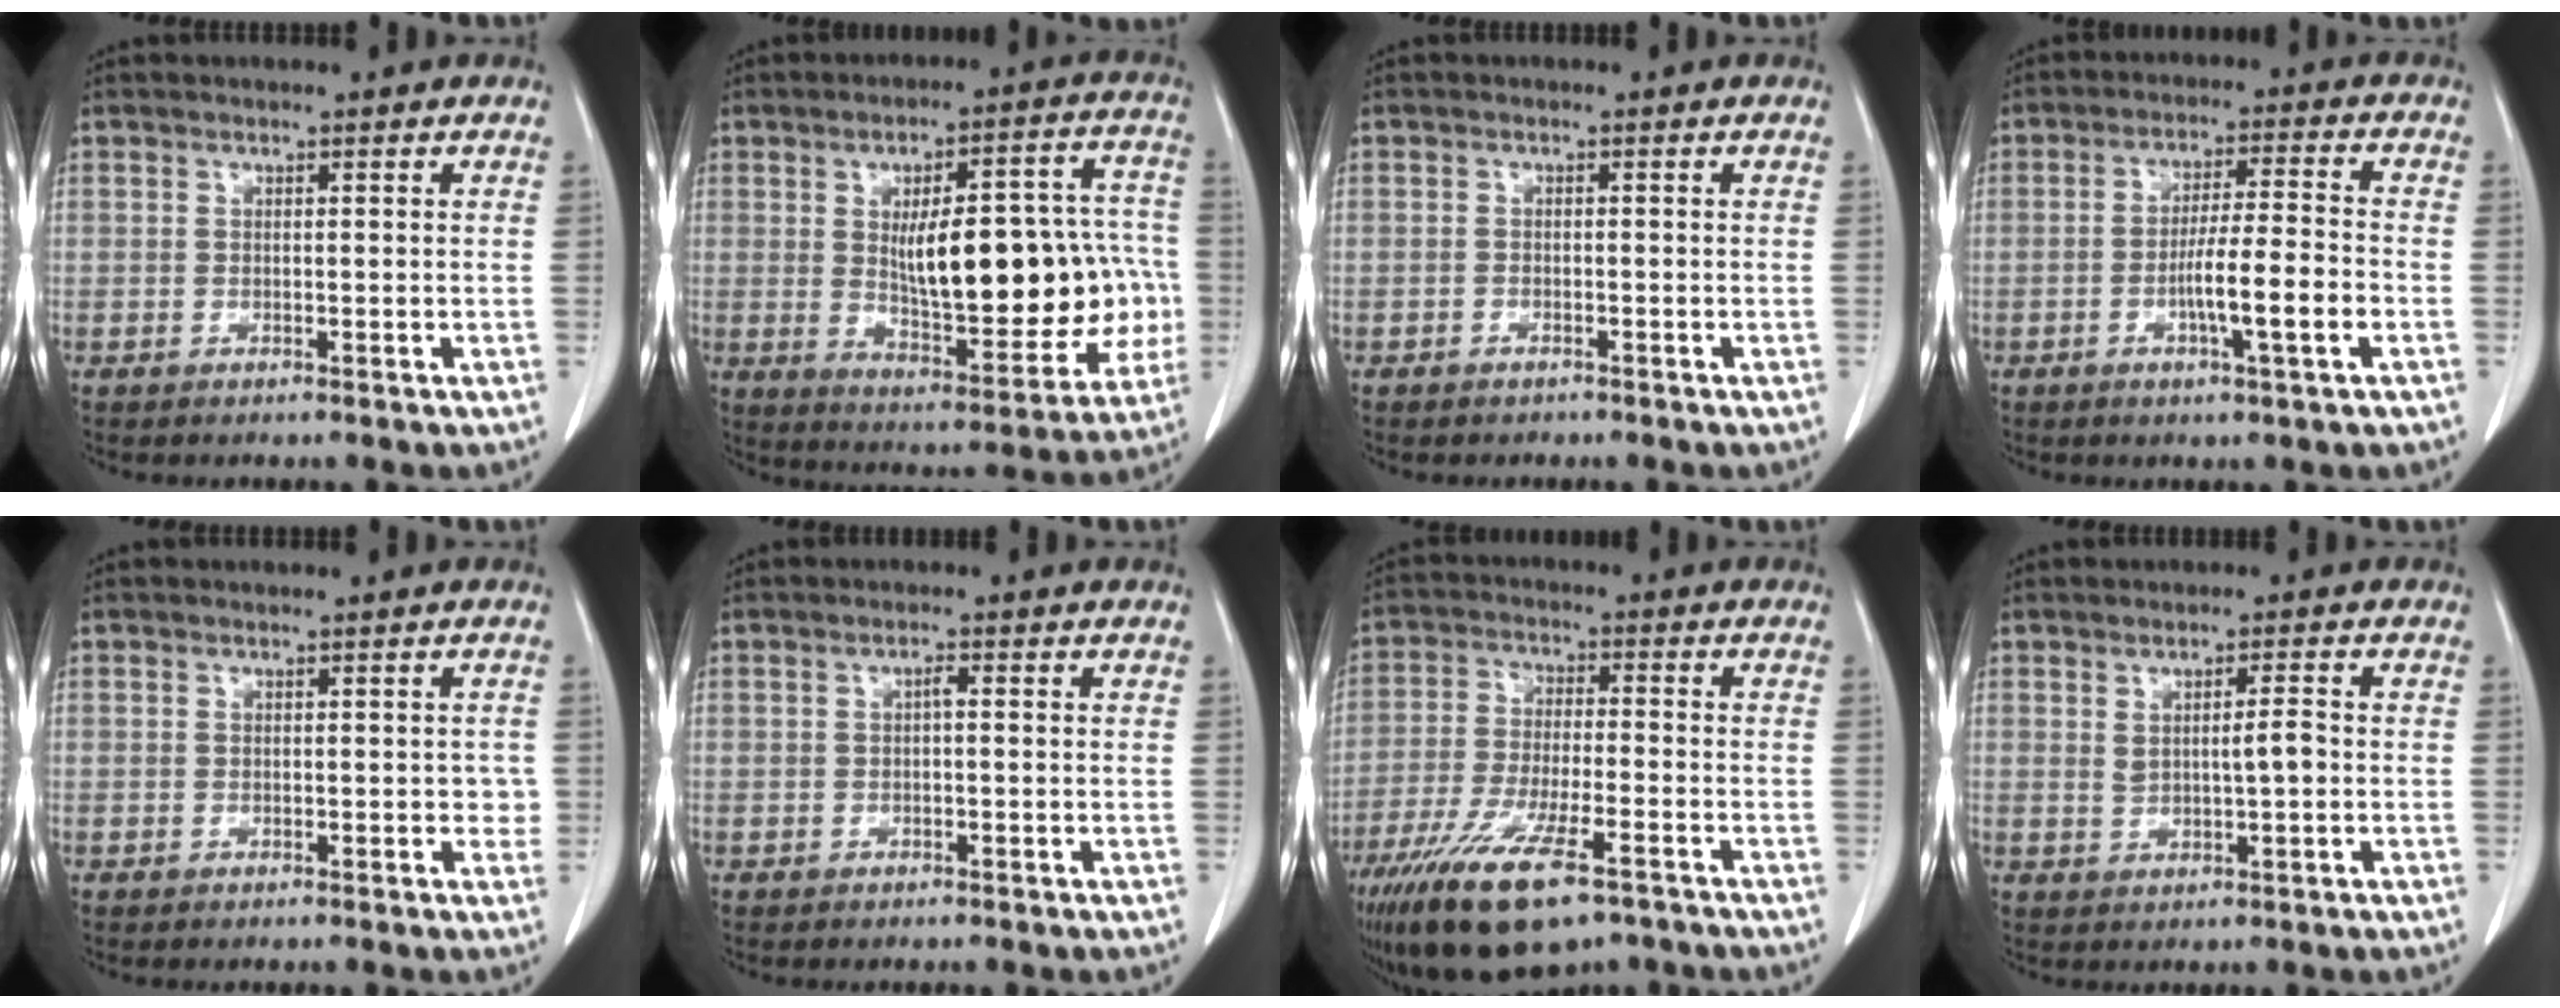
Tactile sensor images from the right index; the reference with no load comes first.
{"total": 21.2, "force": [-0.5, 7.7, 19.7], "torque": [-0.251, 0.033, 0.012]}
{"total": 0.9, "force": [-0.7, 0.5, 0.1], "torque": [-0.006, 0.002, -0.010]}
{"total": 8.3, "force": [-2.5, 0.1, 7.9], "torque": [-0.133, 0.000, -0.046]}
{"total": 1.6, "force": [-0.1, 1.2, 1.1], "torque": [-0.004, 0.011, -0.001]}
{"total": 1.0, "force": [0.0, 0.2, 0.9], "torque": [-0.017, 0.003, 0.000]}
{"total": 15.3, "force": [-10.0, 3.6, 10.9], "torque": [-0.216, -0.036, -0.172]}
{"total": 3.3, "force": [0.3, 0.7, 3.2], "torque": [-0.054, -0.001, 0.009]}